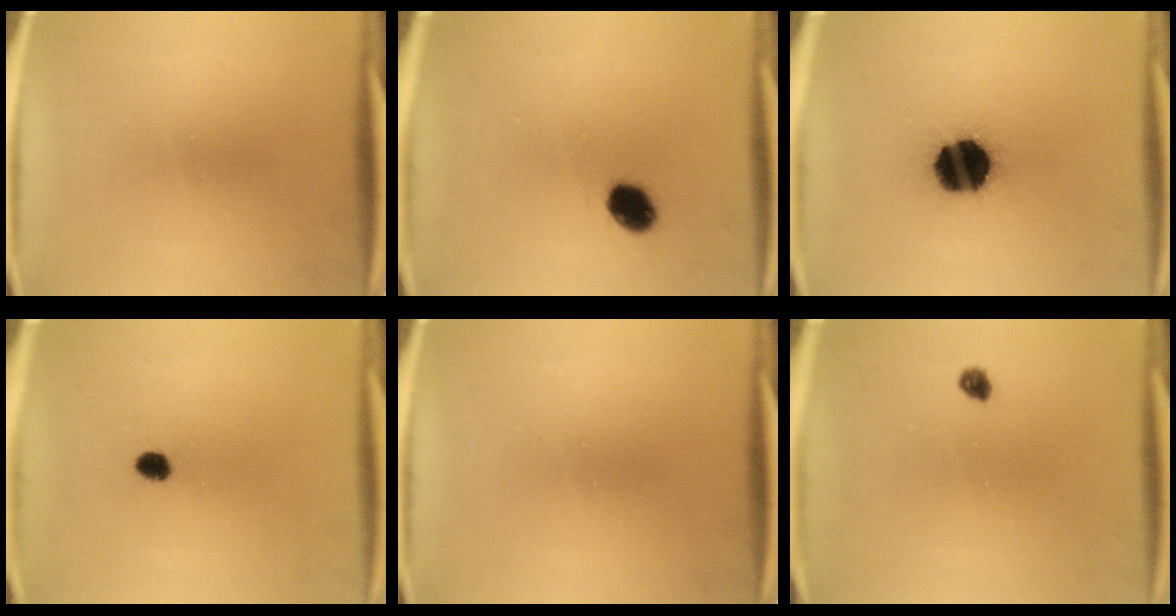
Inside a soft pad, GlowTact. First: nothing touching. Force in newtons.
{"total": 5.7}
{"total": 18.0}
{"total": 2.3}
{"total": 0.0}
{"total": 1.7}